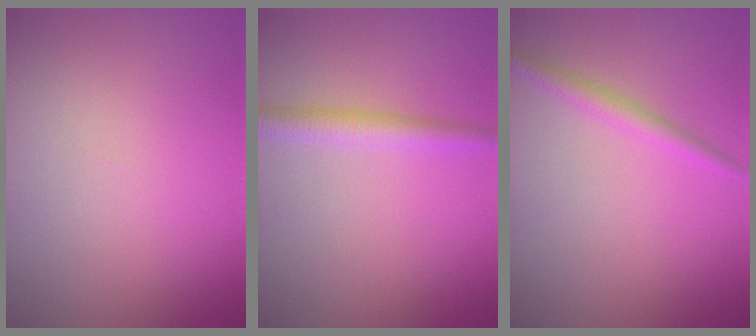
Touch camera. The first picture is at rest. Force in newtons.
{"total": 2.4, "press": 2.4, "slide": 0.1}
{"total": 1.8, "press": 1.8, "slide": 0.0}